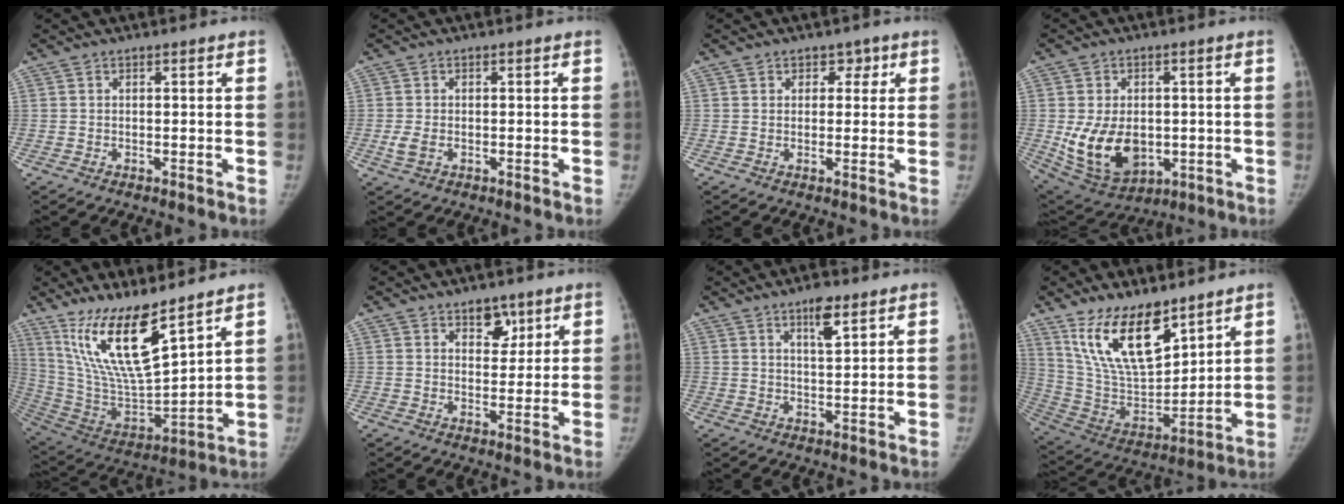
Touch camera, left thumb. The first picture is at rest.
{"total": 2.9, "force": [-0.6, 1.9, 2.0], "torque": [-0.048, -0.003, -0.011]}
{"total": 3.2, "force": [1.5, 2.6, 1.0], "torque": [0.018, -0.005, 0.016]}
{"total": 13.8, "force": [-1.5, 9.7, 9.8], "torque": [-0.145, -0.007, 0.003]}
{"total": 18.6, "force": [12.2, 4.4, 13.3], "torque": [-0.230, -0.073, 0.247]}
{"total": 5.1, "force": [3.1, 3.2, 2.6], "torque": [-0.006, -0.019, 0.046]}
{"total": 5.2, "force": [3.1, 1.6, 3.8], "torque": [-0.053, -0.018, 0.051]}
{"total": 18.5, "force": [11.9, 8.0, 11.6], "torque": [-0.166, -0.069, 0.239]}